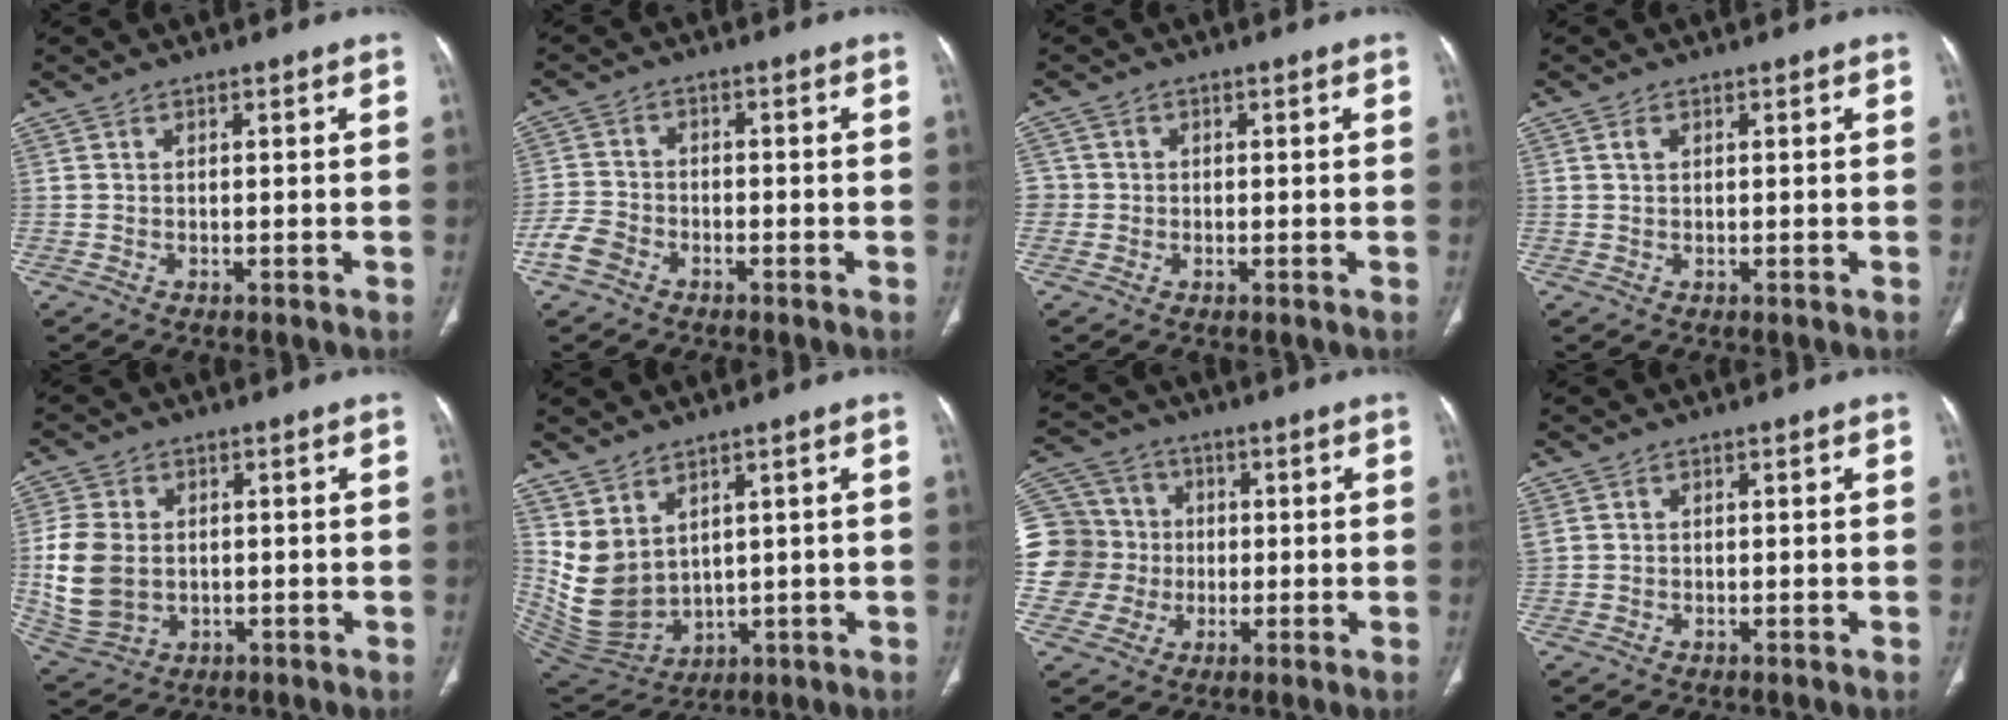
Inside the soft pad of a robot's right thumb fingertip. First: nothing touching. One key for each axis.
{"total": 4.7, "fx": -2.8, "fy": 3.2, "fz": 1.9, "tx": -0.039, "ty": 0.014, "tz": -0.058}
{"total": 2.6, "fx": -0.4, "fy": 2.6, "fz": 0.2, "tx": 0.014, "ty": 0.007, "tz": -0.009}
{"total": 1.0, "fx": 0.4, "fy": 0.6, "fz": 0.6, "tx": -0.011, "ty": 0.001, "tz": 0.007}
{"total": 11.1, "fx": -0.1, "fy": 8.4, "fz": 7.3, "tx": -0.145, "ty": -0.002, "tz": 0.012}
{"total": 10.1, "fx": 4.0, "fy": 6.7, "fz": 6.3, "tx": -0.105, "ty": -0.030, "tz": 0.112}
{"total": 16.5, "fx": -0.1, "fy": 15.7, "fz": 5.1, "tx": -0.102, "ty": 0.038, "tz": 0.008}
{"total": 2.5, "fx": 0.6, "fy": 2.0, "fz": 1.4, "tx": -0.054, "ty": 0.018, "tz": 0.025}